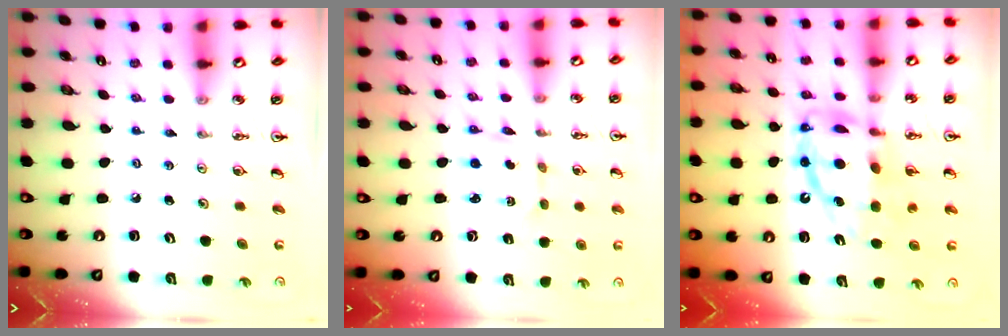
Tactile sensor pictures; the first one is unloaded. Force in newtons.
{"total": 2.2, "press": 2.1, "slide": 0.7}
{"total": 14.9, "press": 14.8, "slide": 1.3}